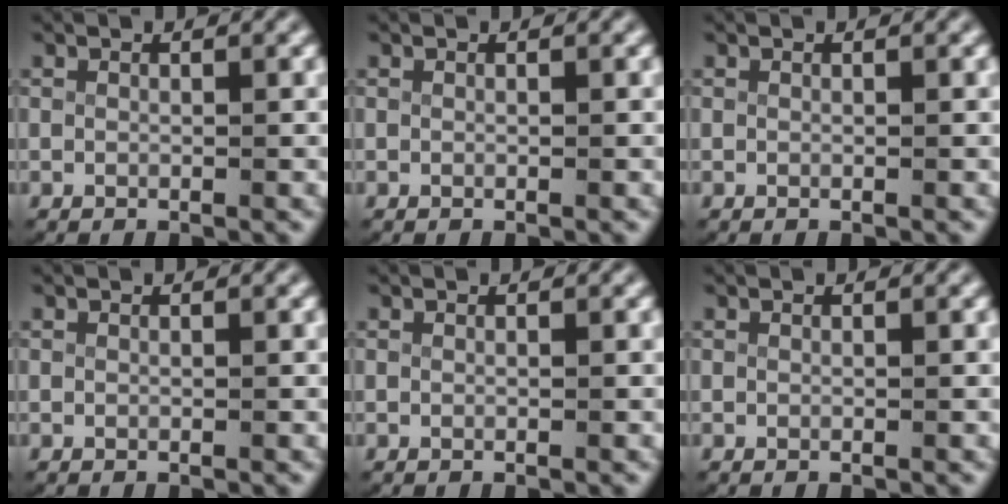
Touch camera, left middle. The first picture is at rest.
{"total": 0.0}
{"total": 0.0}
{"total": 0.0}
{"total": 0.0}
{"total": 0.0}